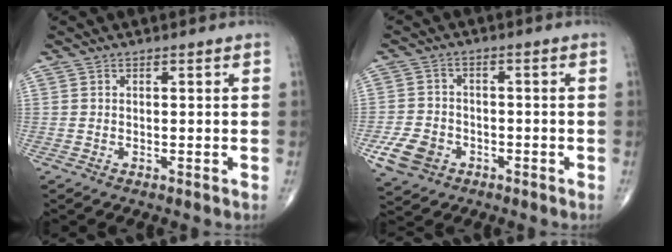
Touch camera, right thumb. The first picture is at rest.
{"total": 7.0, "force": [-3.1, 5.4, 3.3], "torque": [-0.059, 0.013, -0.052]}